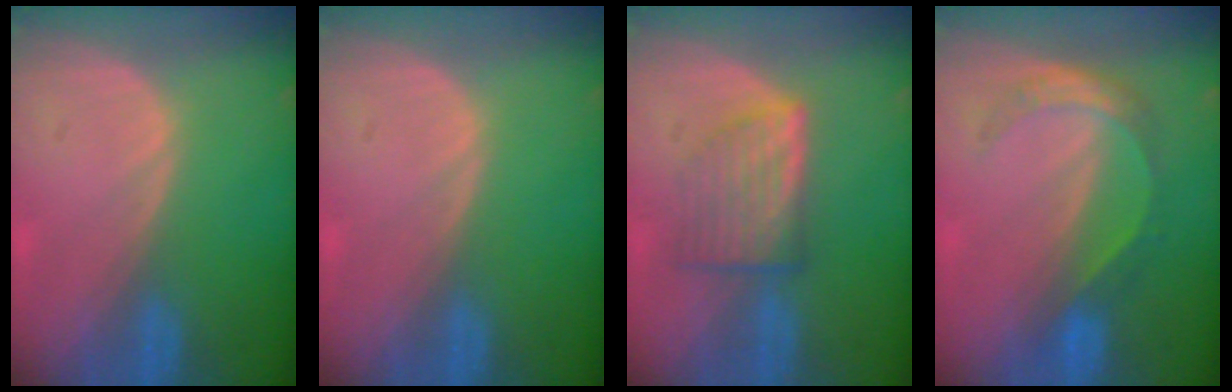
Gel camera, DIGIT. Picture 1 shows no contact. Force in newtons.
{"total": 0.0}
{"total": 6.4, "press": 5.9, "slide": 2.3}
{"total": 5.7, "press": 4.8, "slide": 3.0}